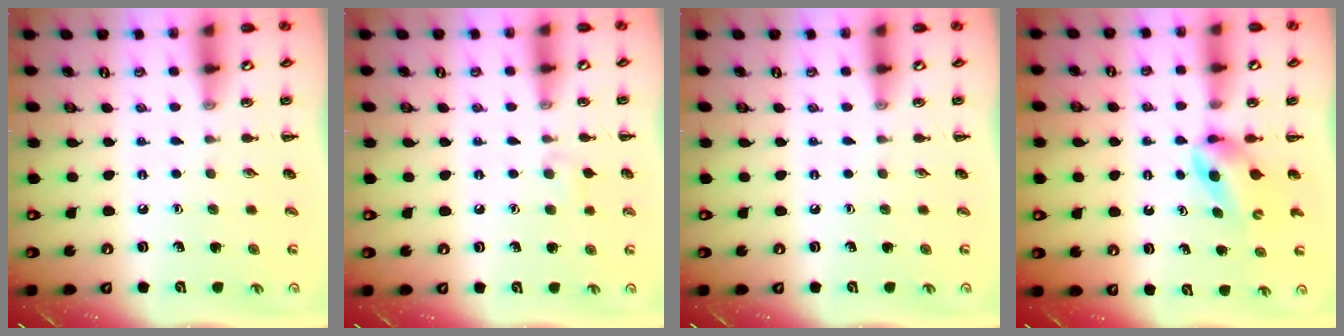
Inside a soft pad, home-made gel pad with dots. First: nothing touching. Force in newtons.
{"total": 4.5, "press": 4.2, "slide": 1.6}
{"total": 0.0}
{"total": 3.1, "press": 3.0, "slide": 1.0}